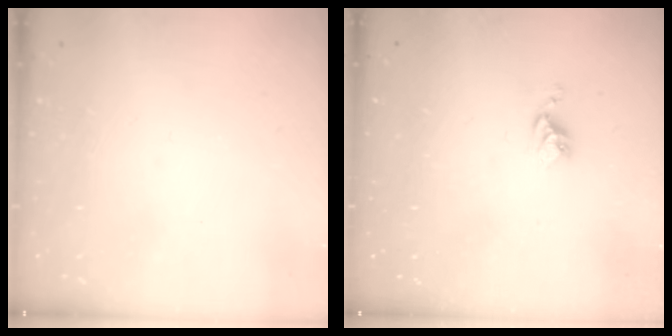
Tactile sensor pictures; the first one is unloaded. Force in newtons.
{"total": 4.1, "press": 4.1, "slide": 0.1}